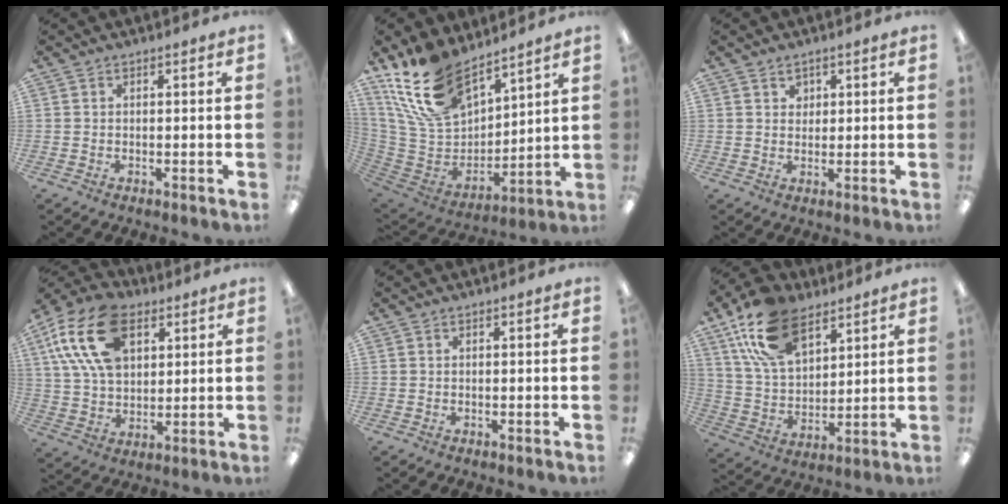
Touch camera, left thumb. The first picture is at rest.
{"total": 19.6, "force": [14.2, 9.5, 9.7], "torque": [-0.211, -0.072, 0.265]}
{"total": 2.2, "force": [1.4, 1.7, 0.4], "torque": [-0.002, -0.002, 0.024]}
{"total": 18.8, "force": [8.5, 11.7, 12.0], "torque": [-0.249, -0.012, 0.154]}
{"total": 0.0}
{"total": 18.0, "force": [10.6, 10.1, 10.4], "torque": [-0.222, -0.031, 0.197]}